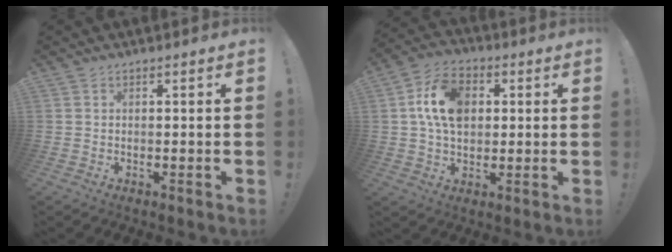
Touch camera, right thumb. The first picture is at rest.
{"total": 13.3, "force": [2.8, 9.3, 9.1], "torque": [-0.162, 0.012, 0.054]}